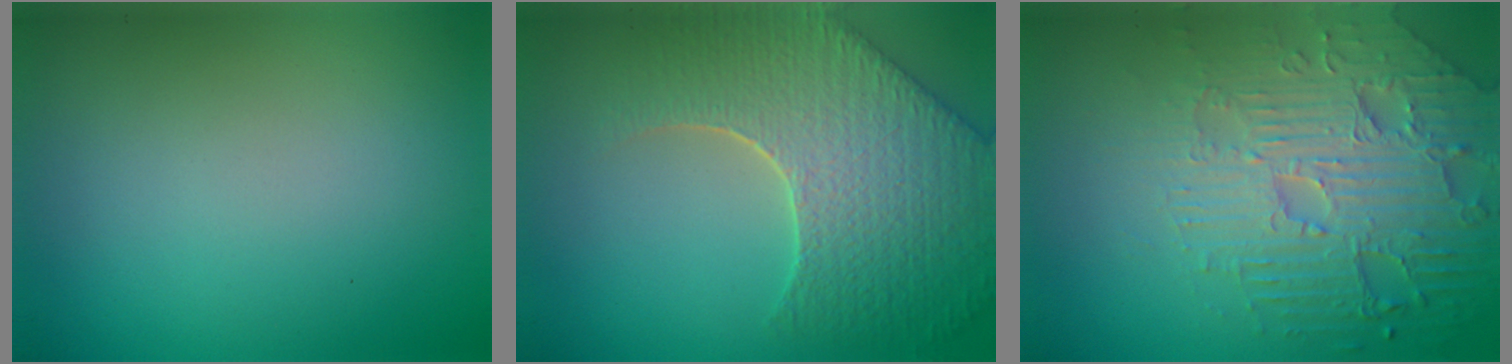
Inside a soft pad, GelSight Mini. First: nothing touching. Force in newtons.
{"total": 8.8, "press": 6.3, "slide": 6.2}
{"total": 7.4, "press": 5.5, "slide": 5.0}